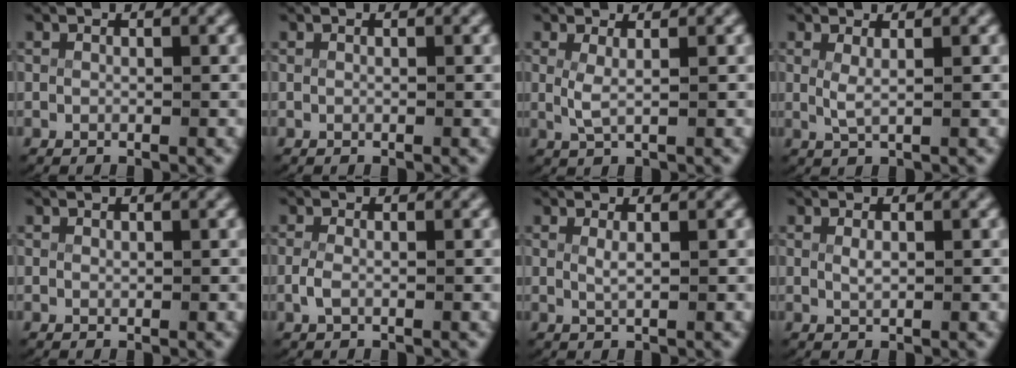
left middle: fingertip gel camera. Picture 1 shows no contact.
{"total": 0.0}
{"total": 1.6, "force": [0.4, 0.3, 1.5], "torque": [-0.044, -0.015, 0.017]}
{"total": 1.3, "force": [0.5, 0.0, 1.2], "torque": [-0.036, -0.015, 0.019]}
{"total": 0.0}
{"total": 1.0, "force": [-0.4, 0.3, 0.9], "torque": [-0.033, -0.012, -0.002]}
{"total": 1.0, "force": [0.4, -0.2, 0.9], "torque": [-0.024, -0.012, 0.016]}
{"total": 0.8, "force": [0.2, 0.0, 0.7], "torque": [-0.021, -0.010, 0.012]}